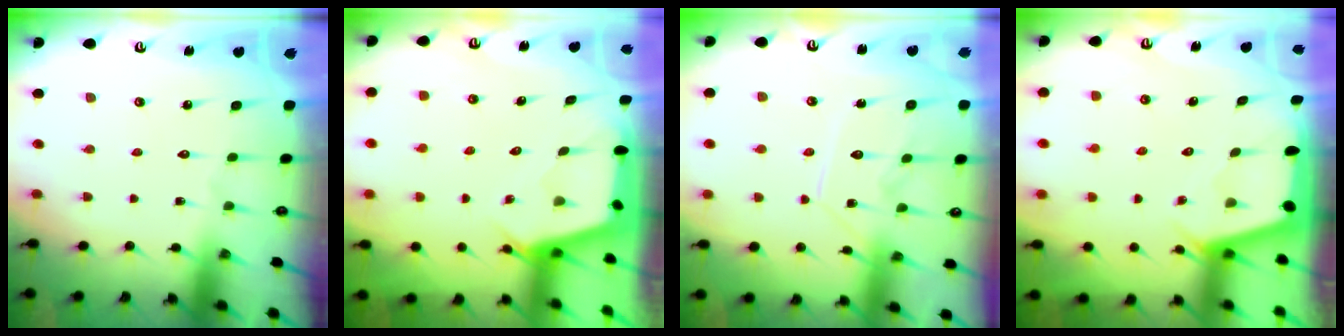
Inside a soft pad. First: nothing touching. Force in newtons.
{"total": 2.8, "press": 2.7, "slide": 0.3}
{"total": 10.5, "press": 10.5, "slide": 0.4}
{"total": 2.4, "press": 2.4, "slide": 0.3}